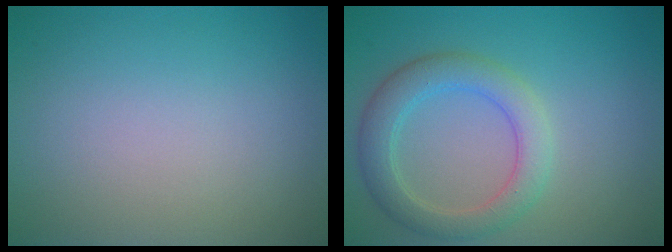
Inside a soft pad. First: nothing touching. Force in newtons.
{"total": 4.0, "press": 4.0, "slide": 0.2}